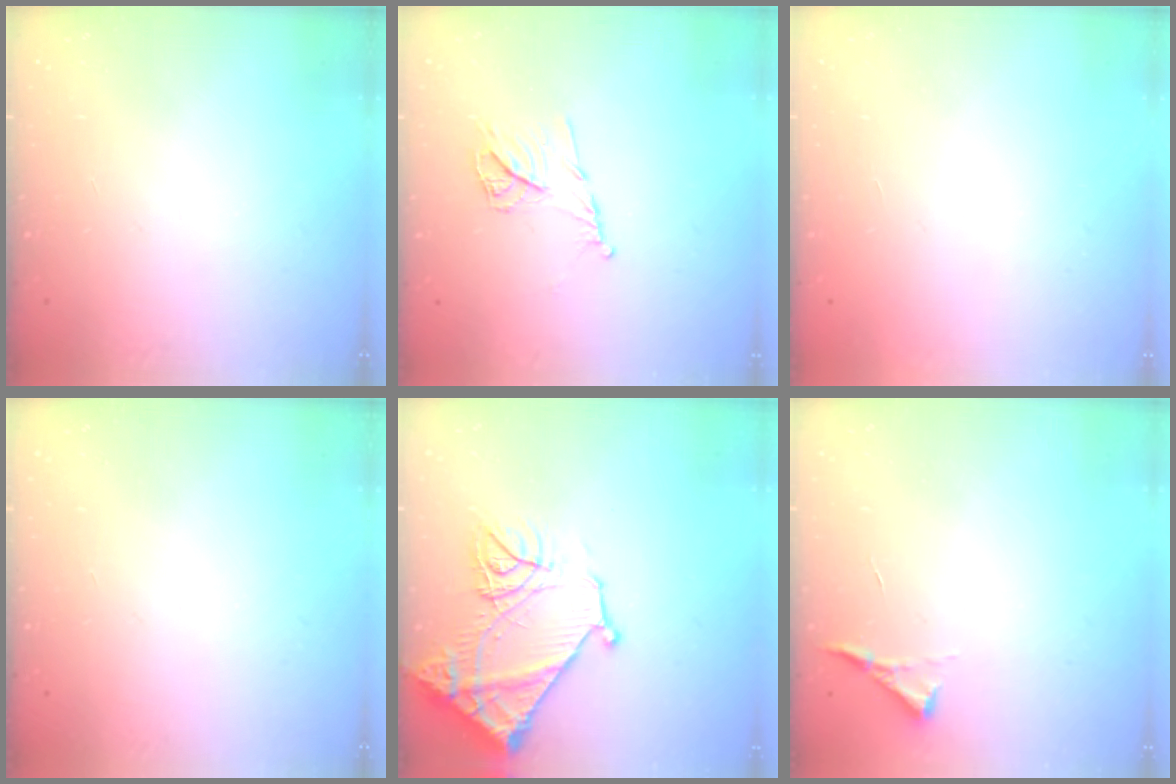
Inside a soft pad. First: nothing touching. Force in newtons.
{"total": 9.8, "press": 9.8, "slide": 0.6}
{"total": 1.7, "press": 1.6, "slide": 0.1}
{"total": 0.0}
{"total": 15.8, "press": 15.7, "slide": 1.5}
{"total": 3.6, "press": 3.6, "slide": 0.5}